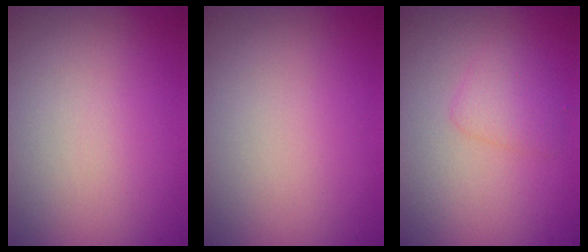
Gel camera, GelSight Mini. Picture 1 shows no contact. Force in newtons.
{"total": 0.0}
{"total": 1.9, "press": 1.9, "slide": 0.0}